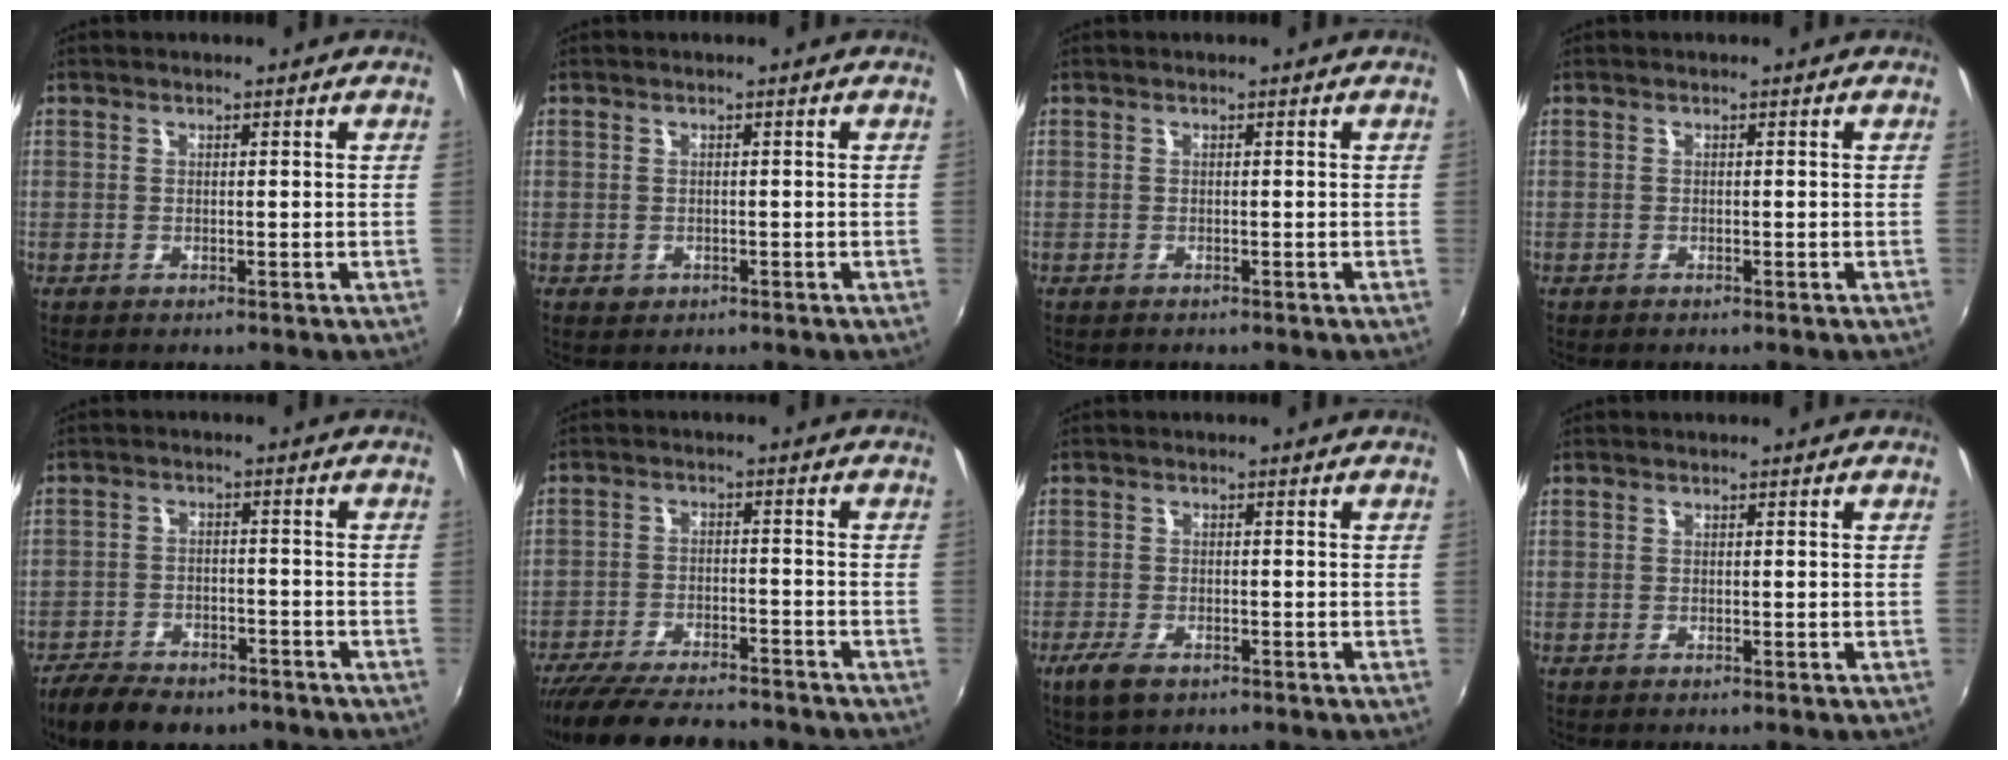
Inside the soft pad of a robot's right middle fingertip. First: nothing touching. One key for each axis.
{"total": 1.0, "fx": -0.4, "fy": 0.8, "fz": 0.4, "tx": -0.006, "ty": -0.002, "tz": -0.003}
{"total": 0.0}
{"total": 0.0}
{"total": 11.8, "fx": -9.1, "fy": 5.0, "fz": 5.7, "tx": -0.135, "ty": -0.017, "tz": -0.145}
{"total": 16.2, "fx": -14.0, "fy": 3.7, "fz": 7.1, "tx": -0.150, "ty": -0.024, "tz": -0.219}
{"total": 4.5, "fx": -2.9, "fy": 1.9, "fz": 2.9, "tx": -0.073, "ty": -0.011, "tz": -0.053}
{"total": 0.0}